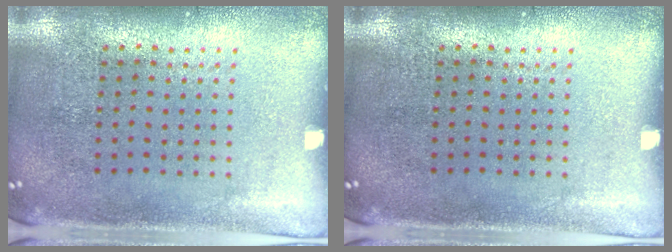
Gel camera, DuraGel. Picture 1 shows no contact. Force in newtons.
{"total": 0.0}